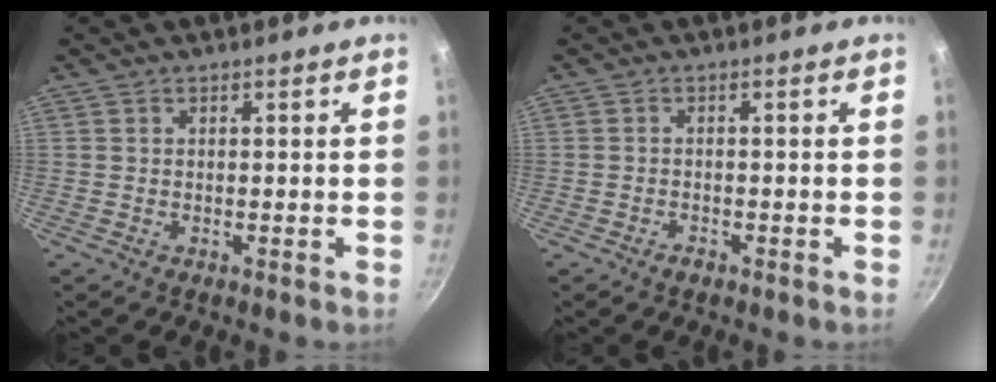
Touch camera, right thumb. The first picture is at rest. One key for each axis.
{"total": 1.4, "fx": -1.1, "fy": 0.7, "fz": 0.7, "tx": -0.013, "ty": 0.011, "tz": -0.019}